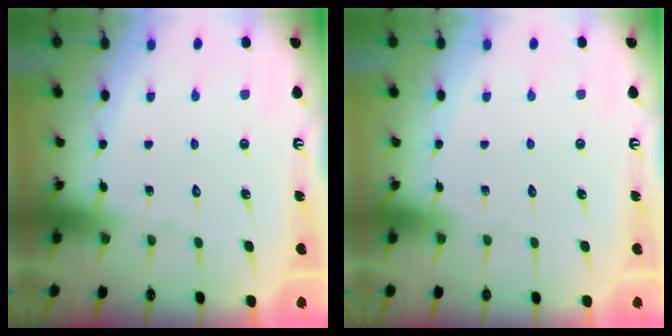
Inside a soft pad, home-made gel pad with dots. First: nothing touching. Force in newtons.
{"total": 0.0}